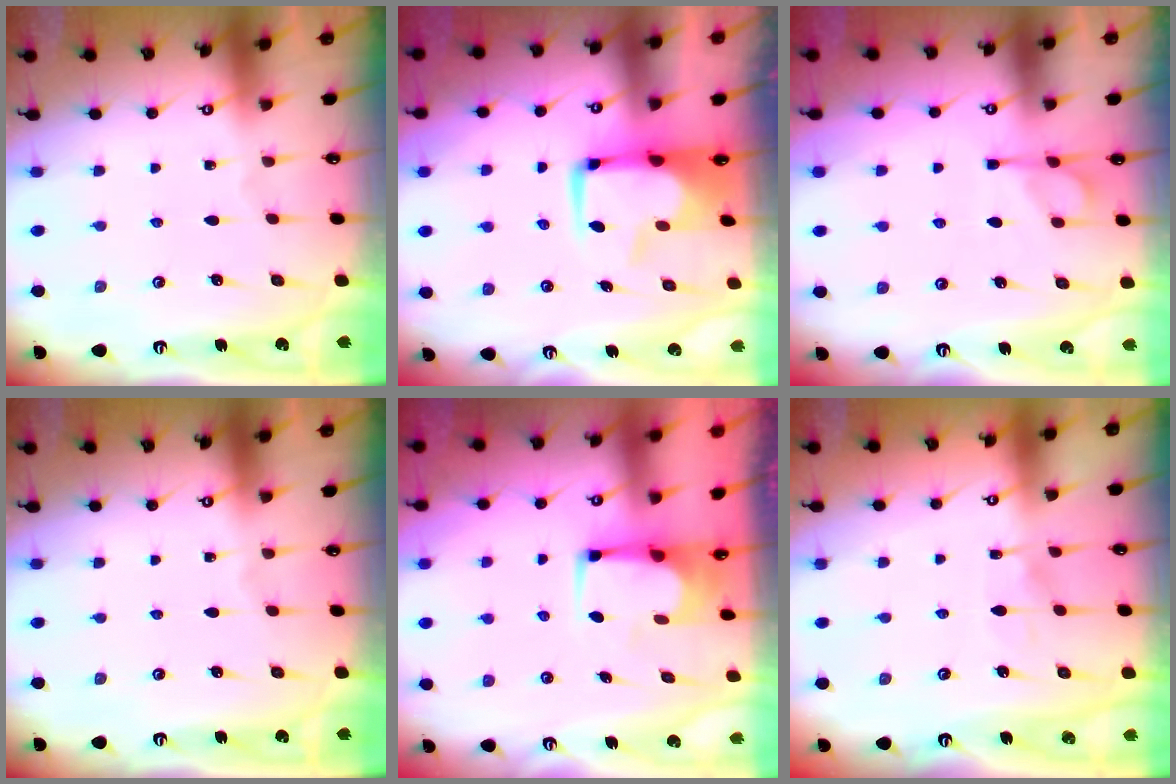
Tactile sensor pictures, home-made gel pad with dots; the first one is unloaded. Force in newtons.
{"total": 2.0, "press": 1.8, "slide": 0.9}
{"total": 2.8, "press": 2.6, "slide": 1.2}
{"total": 0.0}
{"total": 2.4, "press": 2.4, "slide": 0.2}
{"total": 4.8, "press": 4.8, "slide": 0.5}